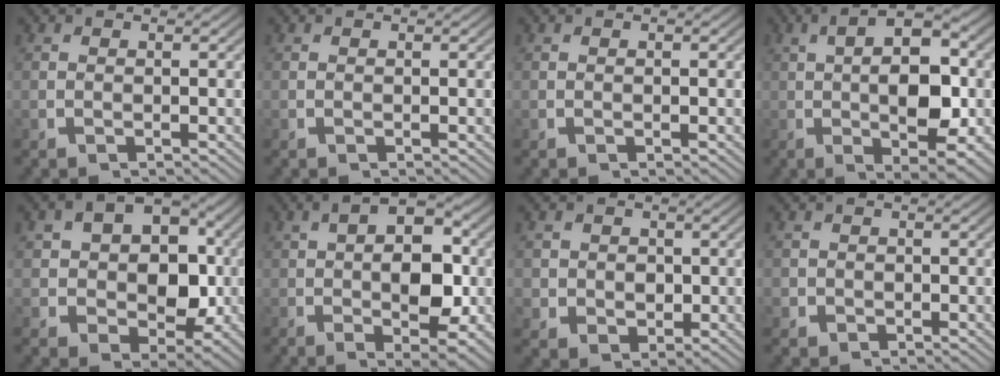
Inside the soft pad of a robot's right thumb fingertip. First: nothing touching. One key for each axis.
{"total": 0.0}
{"total": 0.0}
{"total": 10.4, "fx": 1.0, "fy": 4.8, "fz": 9.2, "tx": -0.133, "ty": 0.001, "tz": 0.012}
{"total": 10.9, "fx": 0.7, "fy": 8.3, "fz": 7.0, "tx": -0.144, "ty": -0.040, "tz": 0.024}
{"total": 8.7, "fx": 0.4, "fy": 4.7, "fz": 7.3, "tx": -0.108, "ty": -0.011, "tz": 0.004}
{"total": 4.4, "fx": 0.2, "fy": 3.9, "fz": 2.0, "tx": -0.041, "ty": -0.026, "tz": 0.016}
{"total": 1.8, "fx": -0.4, "fy": 1.7, "fz": 0.4, "tx": -0.005, "ty": -0.010, "tz": -0.006}